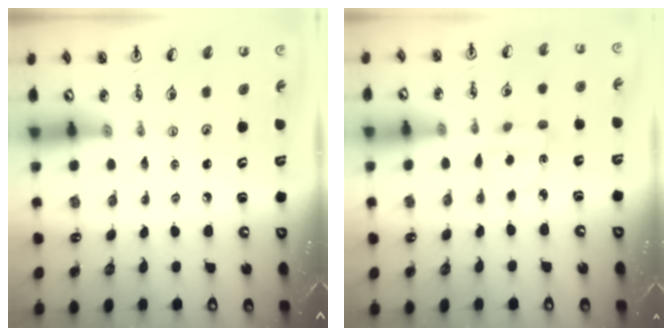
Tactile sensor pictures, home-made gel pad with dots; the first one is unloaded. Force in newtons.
{"total": 2.9, "press": 2.8, "slide": 0.7}